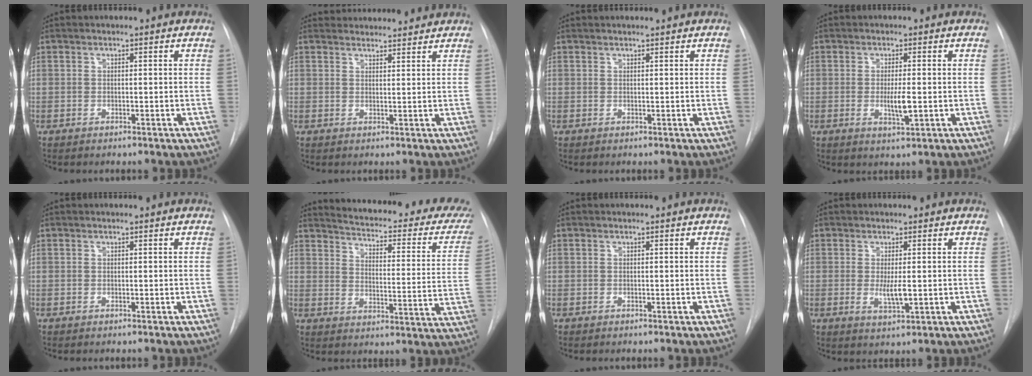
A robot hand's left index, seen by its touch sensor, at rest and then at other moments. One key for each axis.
{"total": 7.3, "fx": 7.1, "fy": 1.4, "fz": 0.7, "tx": -0.002, "ty": 0.025, "tz": 0.086}
{"total": 1.6, "fx": 1.5, "fy": -0.1, "fz": 0.4, "tx": -0.006, "ty": 0.012, "tz": 0.025}
{"total": 3.4, "fx": -0.4, "fy": 0.6, "fz": 3.3, "tx": -0.059, "ty": -0.005, "tz": -0.005}
{"total": 0.0}
{"total": 26.3, "fx": 23.4, "fy": 5.0, "fz": 10.8, "tx": -0.149, "ty": -0.080, "tz": 0.265}
{"total": 0.0}
{"total": 3.0, "fx": 0.0, "fy": 0.5, "fz": 2.9, "tx": -0.057, "ty": -0.009, "tz": 0.004}